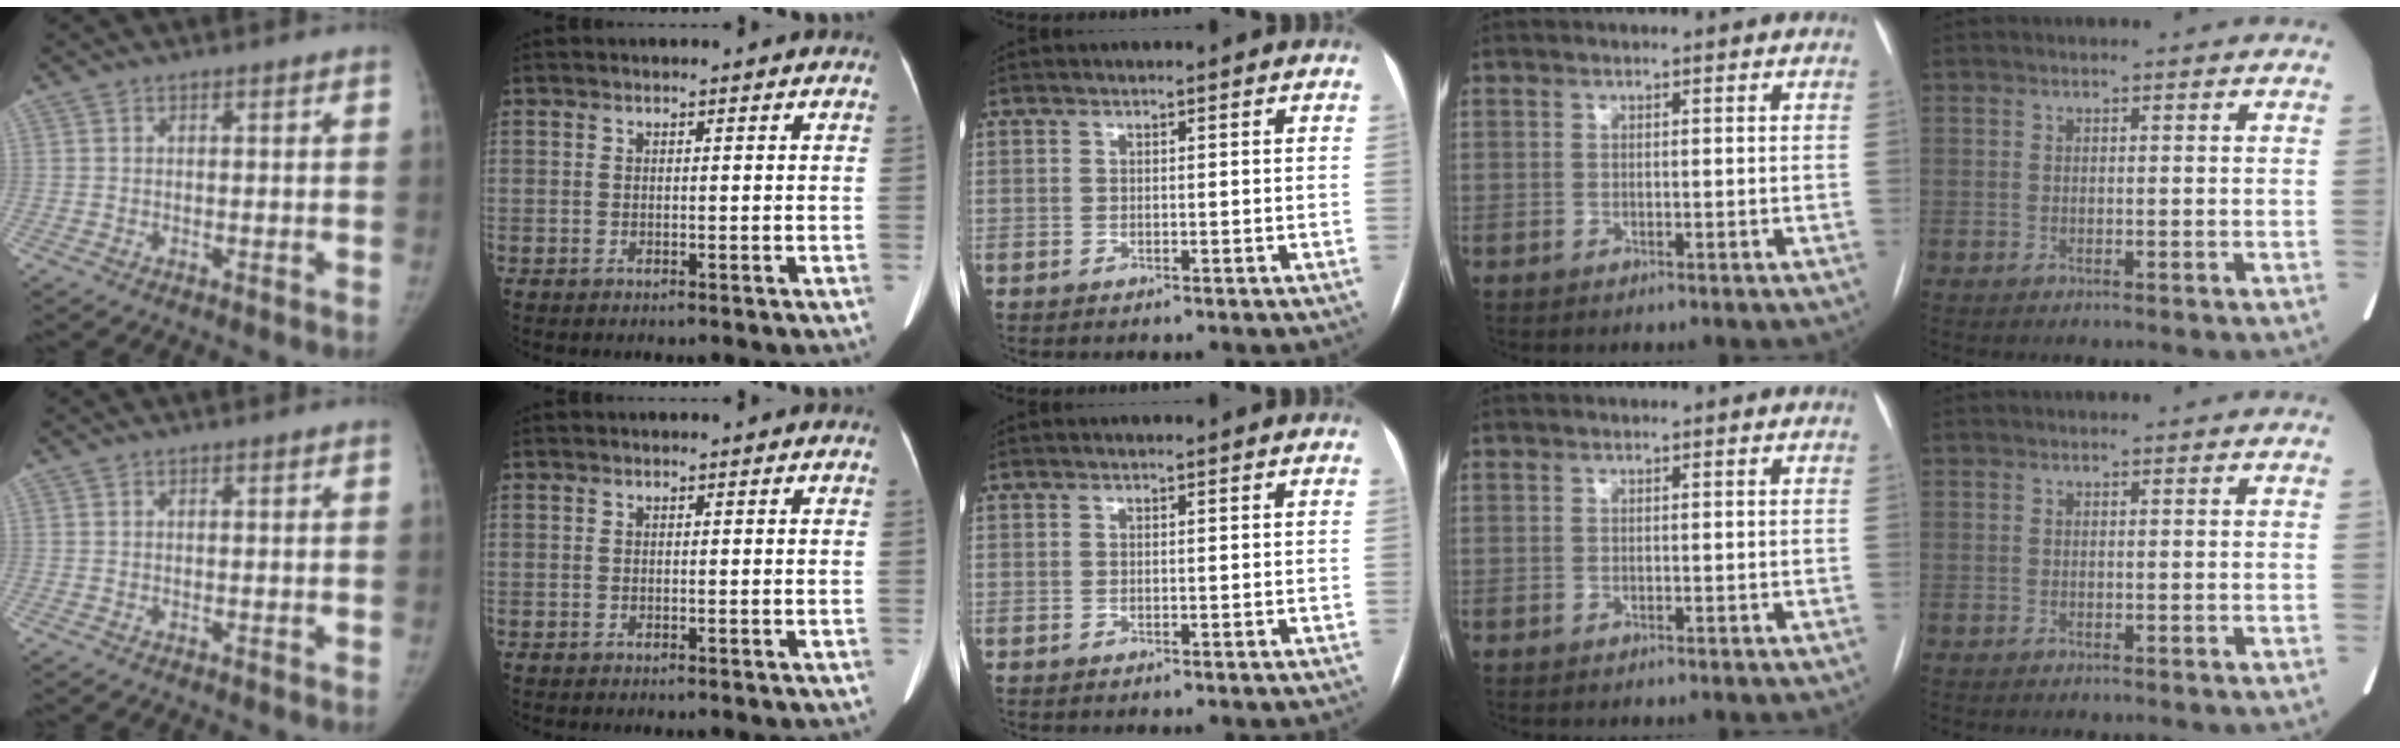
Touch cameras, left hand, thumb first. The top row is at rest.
{}